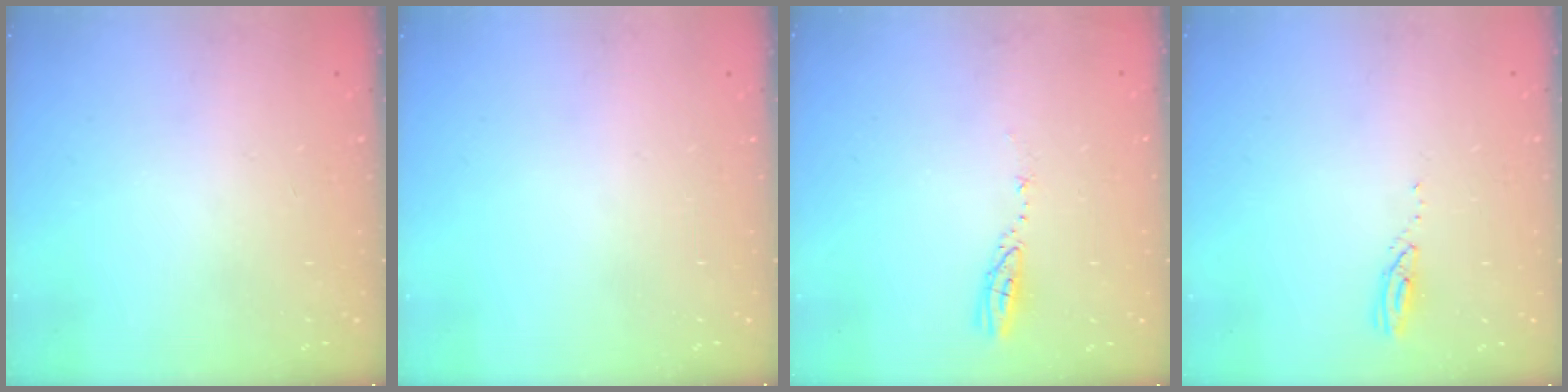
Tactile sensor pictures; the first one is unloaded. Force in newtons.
{"total": 0.0}
{"total": 3.7, "press": 3.6, "slide": 0.3}
{"total": 3.0, "press": 3.0, "slide": 0.1}